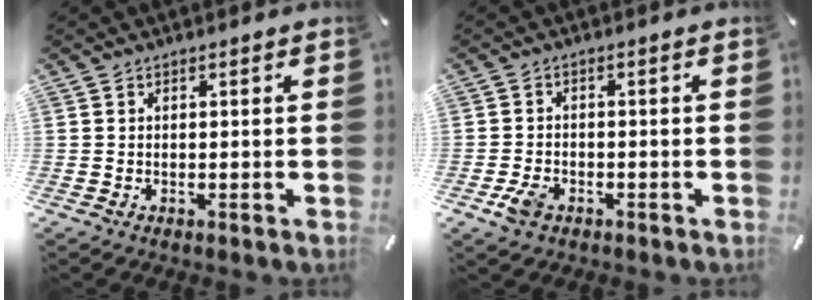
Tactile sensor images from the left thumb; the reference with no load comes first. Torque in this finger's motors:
{"motor_torque": [-0.01, 0.01, 0.01, 0.03, 0.00]}